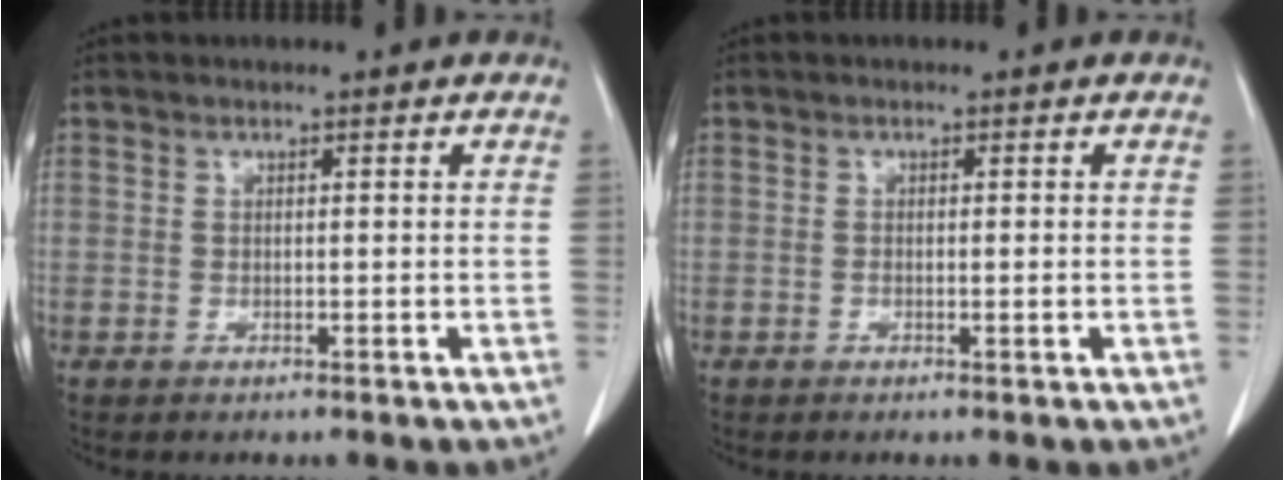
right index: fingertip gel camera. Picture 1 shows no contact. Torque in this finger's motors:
{"motor_torque": [-0.02, 0.04, -0.03, -0.01]}